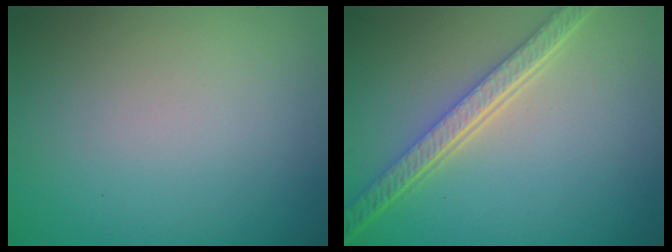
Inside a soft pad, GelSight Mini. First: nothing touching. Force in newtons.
{"total": 5.4, "press": 4.0, "slide": 3.6}